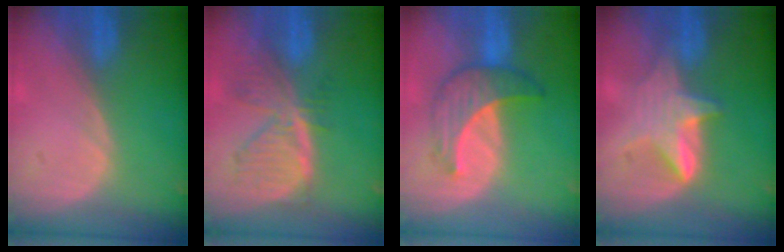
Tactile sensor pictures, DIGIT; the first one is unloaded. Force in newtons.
{"total": 8.0, "press": 7.0, "slide": 3.9}
{"total": 6.9, "press": 6.7, "slide": 1.5}
{"total": 6.1, "press": 5.8, "slide": 1.9}